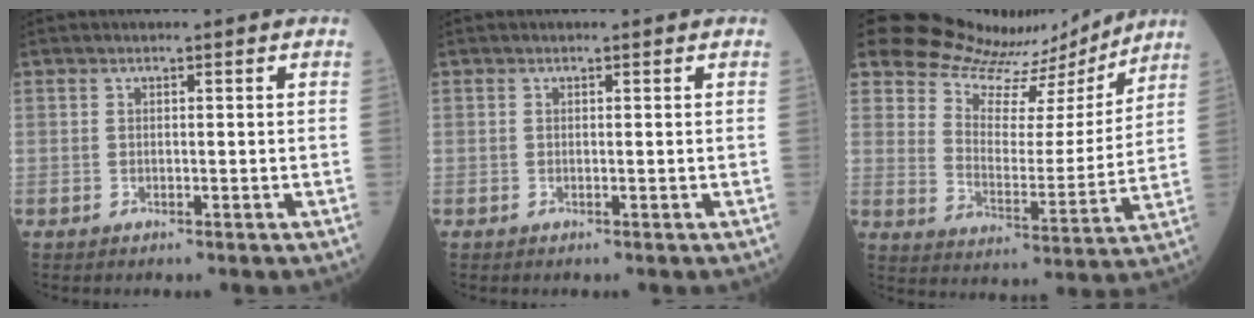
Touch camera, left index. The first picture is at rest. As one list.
[{"total": 0.0}, {"total": 14.1, "force": [13.6, 3.3, 1.8], "torque": [-0.039, -0.015, 0.199]}]